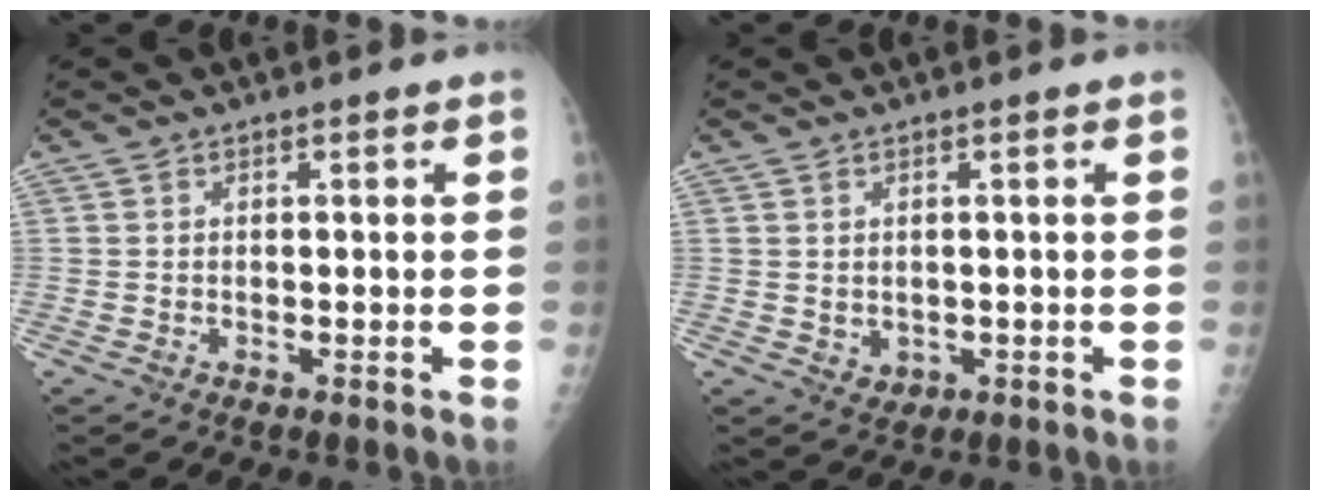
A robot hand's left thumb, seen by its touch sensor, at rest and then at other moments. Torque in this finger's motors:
{"motor_torque": [-0.59, 0.05, 0.31, 0.05, 0.04]}